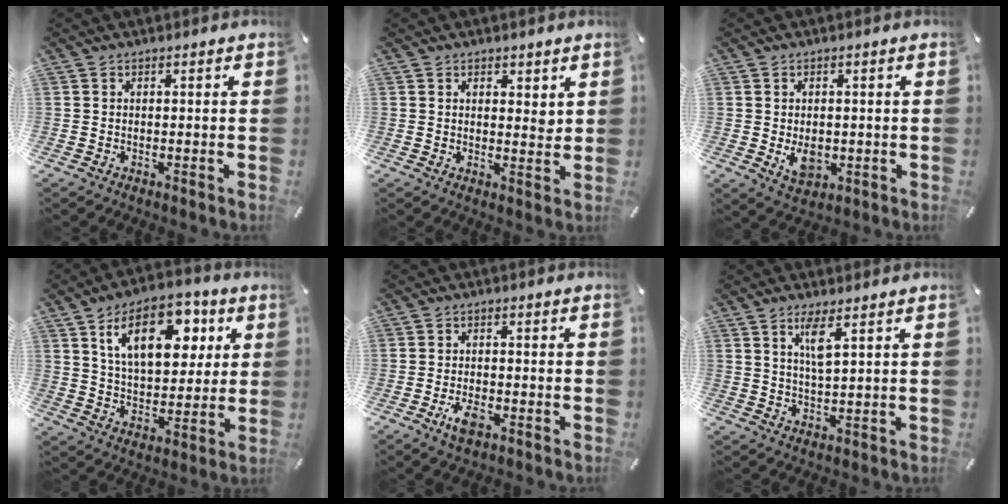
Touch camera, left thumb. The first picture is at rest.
{"total": 3.1, "force": [1.9, 1.9, 1.5], "torque": [-0.007, -0.012, 0.030]}
{"total": 5.1, "force": [-0.6, 3.6, 3.6], "torque": [-0.059, -0.012, -0.015]}
{"total": 17.5, "force": [7.7, 10.0, 12.2], "torque": [-0.189, -0.011, 0.130]}
{"total": 4.6, "force": [-2.2, 2.2, 3.4], "torque": [-0.073, 0.004, -0.042]}
{"total": 5.2, "force": [2.7, 0.9, 4.4], "torque": [-0.087, -0.002, 0.043]}